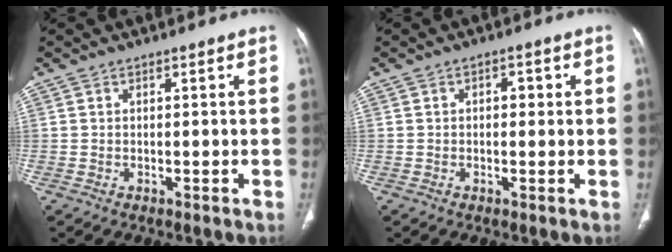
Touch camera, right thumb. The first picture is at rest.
{"total": 2.3, "force": [0.3, 1.5, 1.8], "torque": [-0.018, 0.007, 0.002]}